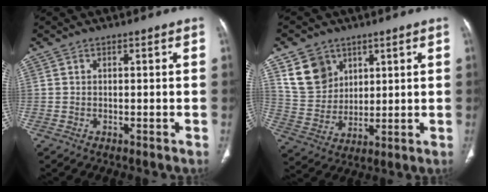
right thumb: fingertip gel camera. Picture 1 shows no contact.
{"total": 10.2, "force": [5.5, 7.8, 3.5], "torque": [-0.041, -0.022, 0.122]}